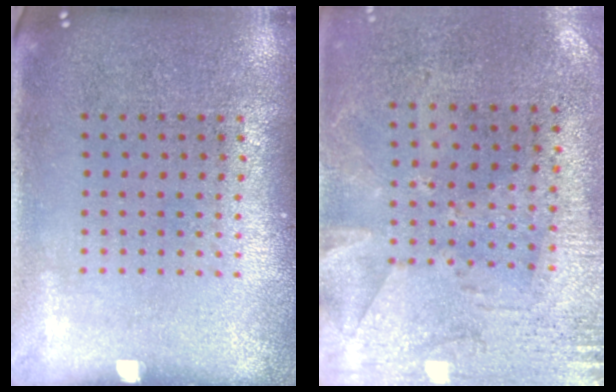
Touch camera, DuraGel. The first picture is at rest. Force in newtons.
{"total": 2.8, "press": 2.2, "slide": 1.6}